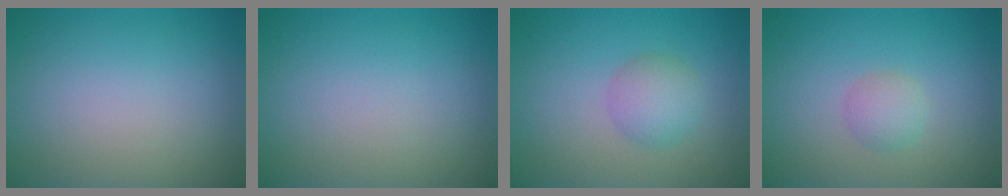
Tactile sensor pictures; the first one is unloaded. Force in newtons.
{"total": 0.0}
{"total": 2.8, "press": 2.8, "slide": 0.0}
{"total": 1.6, "press": 1.6, "slide": 0.1}